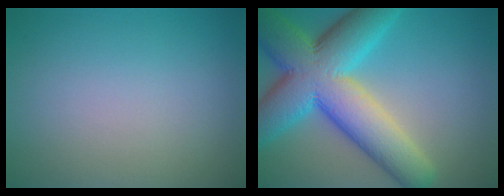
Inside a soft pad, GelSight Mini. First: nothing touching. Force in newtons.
{"total": 12.7, "press": 12.7, "slide": 0.2}